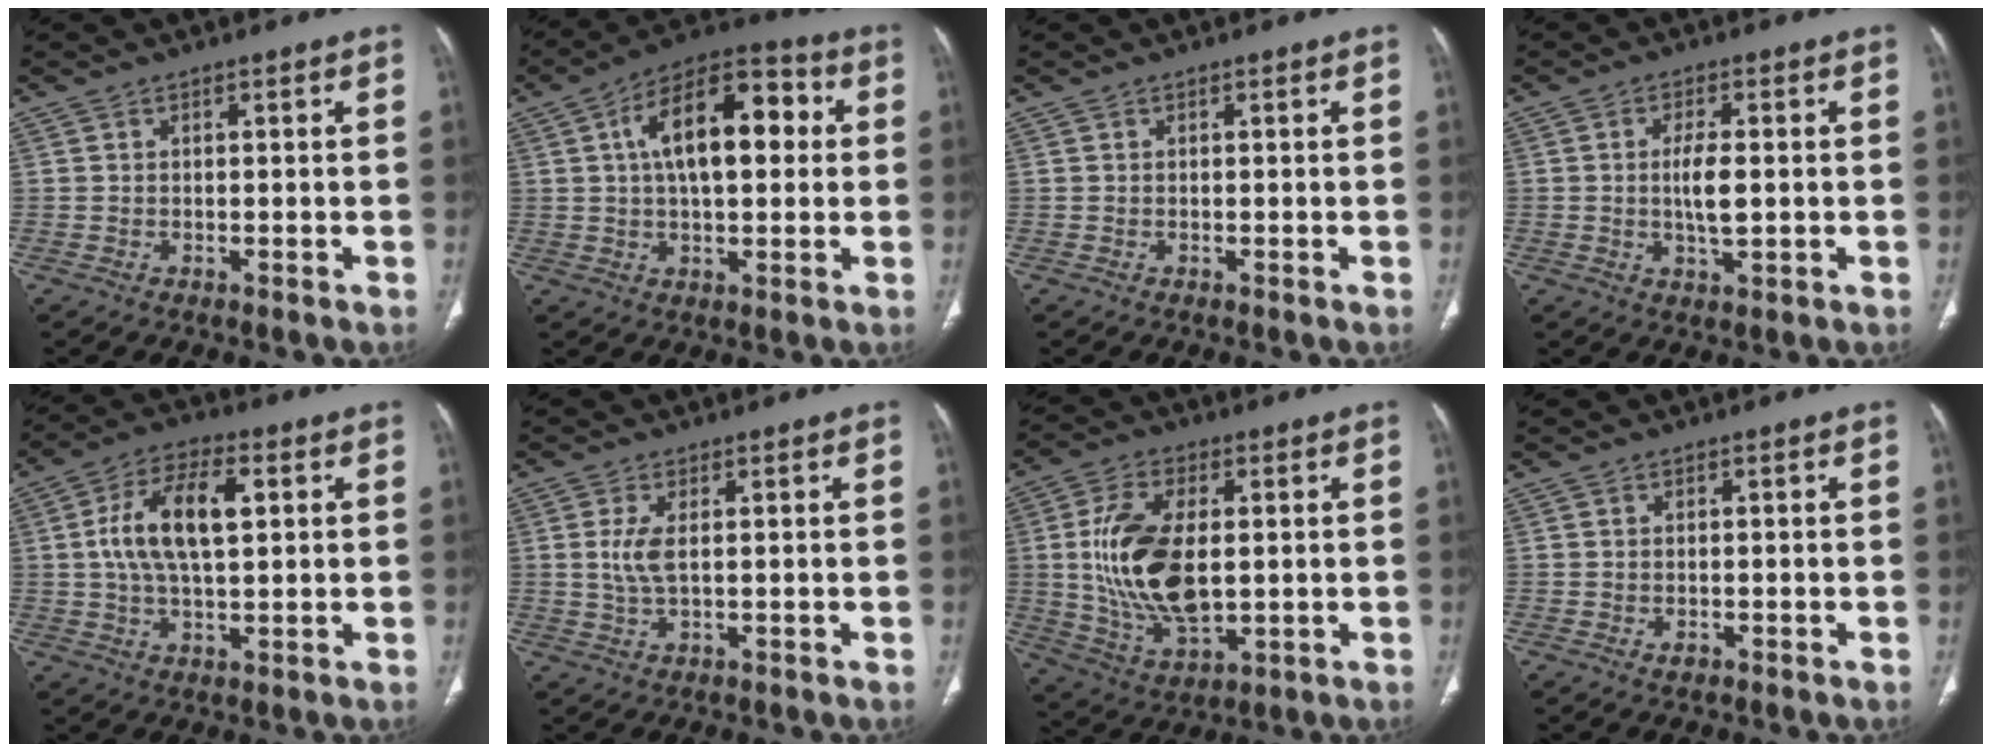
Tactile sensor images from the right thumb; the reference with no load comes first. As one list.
[{"total": 16.7, "force": [3.2, 8.3, 14.2], "torque": [-0.206, 0.029, 0.044]}, {"total": 0.0}, {"total": 5.4, "force": [-0.1, 2.0, 5.1], "torque": [-0.095, -0.006, -0.001]}, {"total": 12.7, "force": [2.3, 6.0, 10.9], "torque": [-0.205, 0.014, 0.040]}, {"total": 3.8, "force": [0.6, 1.2, 3.6], "torque": [-0.092, -0.003, 0.017]}, {"total": 16.8, "force": [0.9, 8.9, 14.2], "torque": [-0.273, -0.011, 0.027]}, {"total": 1.1, "force": [-0.4, 0.8, 0.7], "torque": [-0.010, 0.001, -0.003]}]